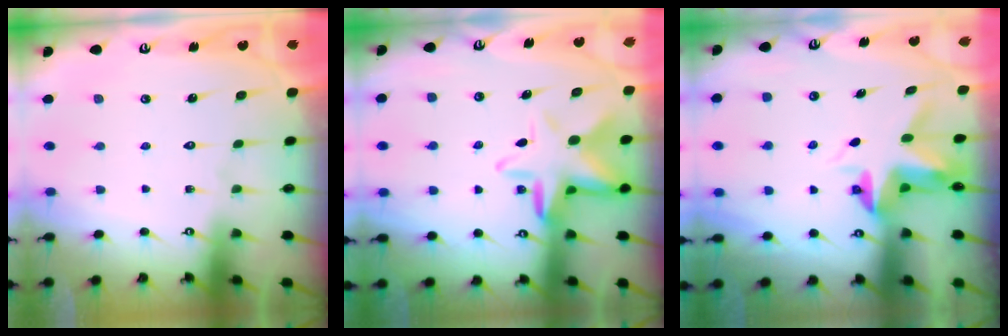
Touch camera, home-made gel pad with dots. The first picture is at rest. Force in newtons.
{"total": 9.9, "press": 9.6, "slide": 2.4}
{"total": 4.0, "press": 4.0, "slide": 0.3}